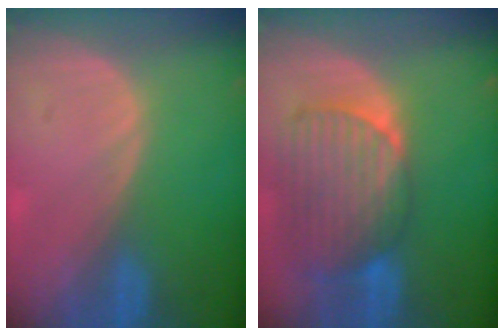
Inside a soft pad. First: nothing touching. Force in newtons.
{"total": 9.8, "press": 8.5, "slide": 4.8}